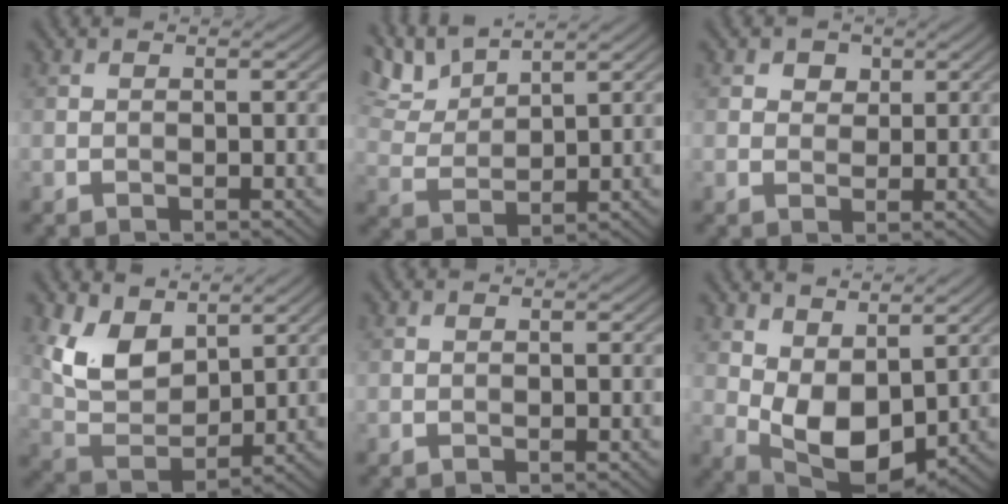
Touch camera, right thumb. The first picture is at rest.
{"total": 6.3, "force": [4.9, 1.6, 3.5], "torque": [-0.089, 0.011, 0.102]}
{"total": 2.6, "force": [1.3, 1.9, 1.1], "torque": [-0.019, -0.002, 0.018]}
{"total": 8.7, "force": [4.6, 4.9, 5.5], "torque": [-0.129, -0.006, 0.091]}
{"total": 0.0}
{"total": 8.8, "force": [2.6, 5.1, 6.7], "torque": [-0.148, -0.008, 0.055]}